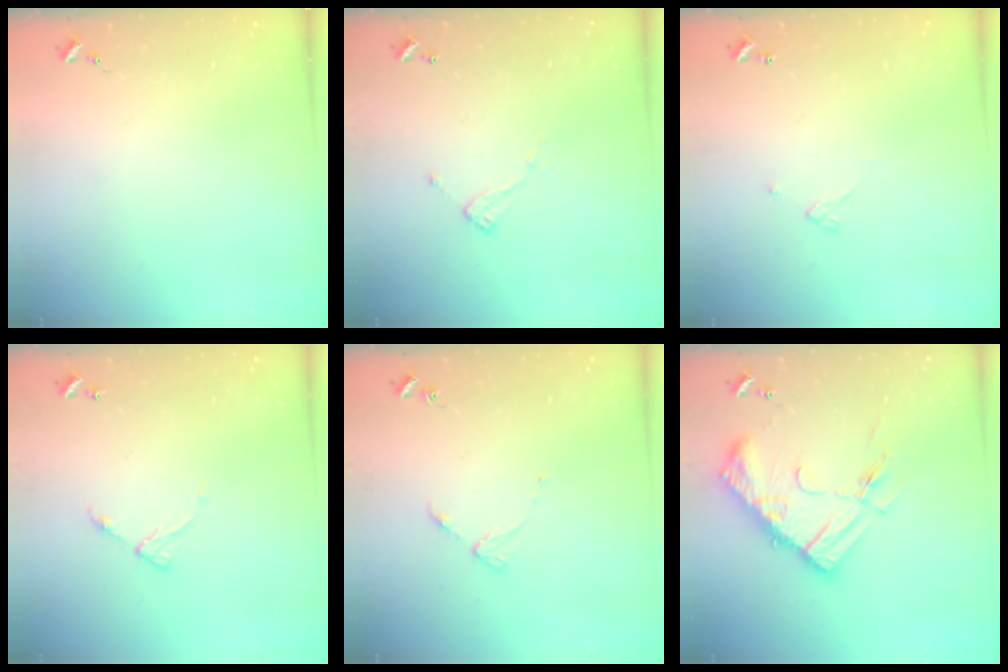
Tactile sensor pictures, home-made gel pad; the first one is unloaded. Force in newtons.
{"total": 6.9, "press": 6.9, "slide": 0.3}
{"total": 3.4, "press": 3.4, "slide": 0.1}
{"total": 6.5, "press": 6.5, "slide": 0.5}
{"total": 3.3, "press": 3.3, "slide": 0.4}
{"total": 16.6, "press": 16.6, "slide": 1.1}